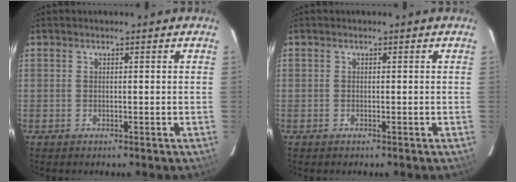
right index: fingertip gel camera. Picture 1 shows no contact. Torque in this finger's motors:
{"motor_torque": [0.07, -0.10, 0.02, 0.00]}